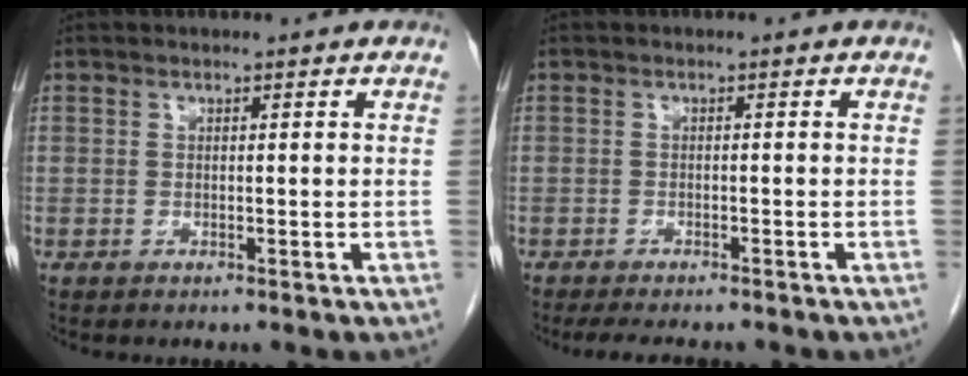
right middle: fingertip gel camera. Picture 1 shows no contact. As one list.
[{"total": 6.7, "force": [-5.8, 1.6, 2.9], "torque": [-0.035, -0.007, -0.080]}]